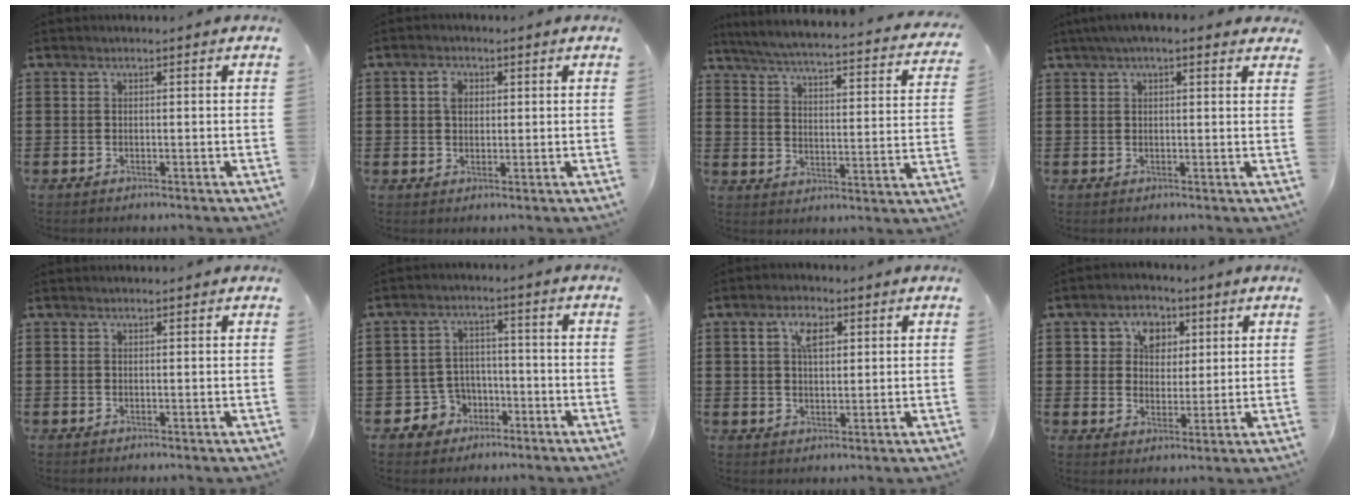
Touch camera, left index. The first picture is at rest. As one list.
[{"total": 2.6, "force": [0.7, 1.9, 1.6], "torque": [-0.028, 0.009, 0.009]}, {"total": 4.1, "force": [3.8, -0.4, 1.5], "torque": [-0.052, -0.034, 0.056]}, {"total": 3.0, "force": [2.1, 0.7, 2.1], "torque": [-0.045, 0.008, 0.037]}, {"total": 0.6, "force": [0.6, 0.0, 0.1], "torque": [-0.004, -0.001, 0.012]}, {"total": 5.3, "force": [-2.7, 4.3, 1.4], "torque": [-0.049, 0.011, -0.054]}, {"total": 4.3, "force": [1.9, 2.2, 3.2], "torque": [-0.064, 0.009, 0.030]}, {"total": 5.5, "force": [2.6, 4.4, 2.0], "torque": [-0.047, 0.013, 0.042]}]